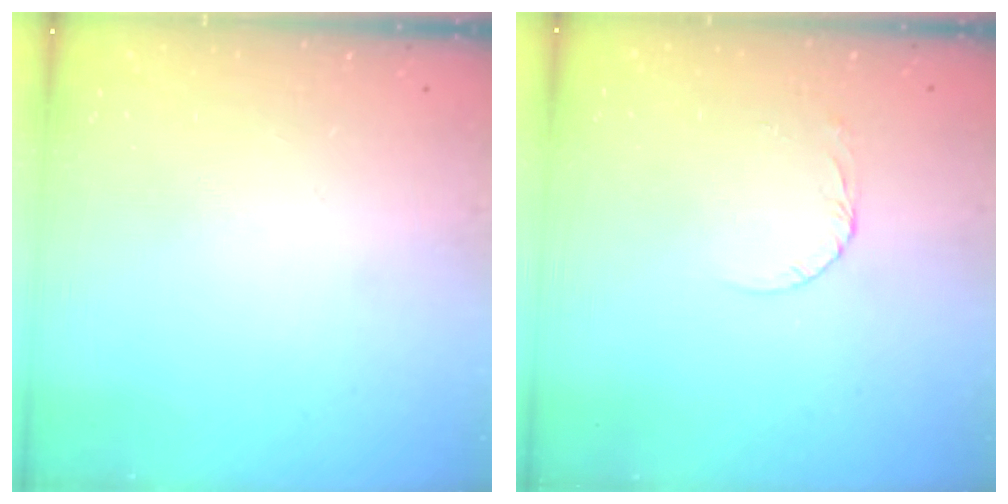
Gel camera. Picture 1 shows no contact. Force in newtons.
{"total": 2.6, "press": 2.6, "slide": 0.1}